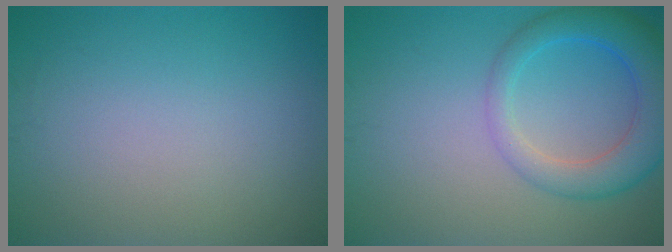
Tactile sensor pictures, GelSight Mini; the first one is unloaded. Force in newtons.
{"total": 5.5, "press": 5.5, "slide": 0.3}